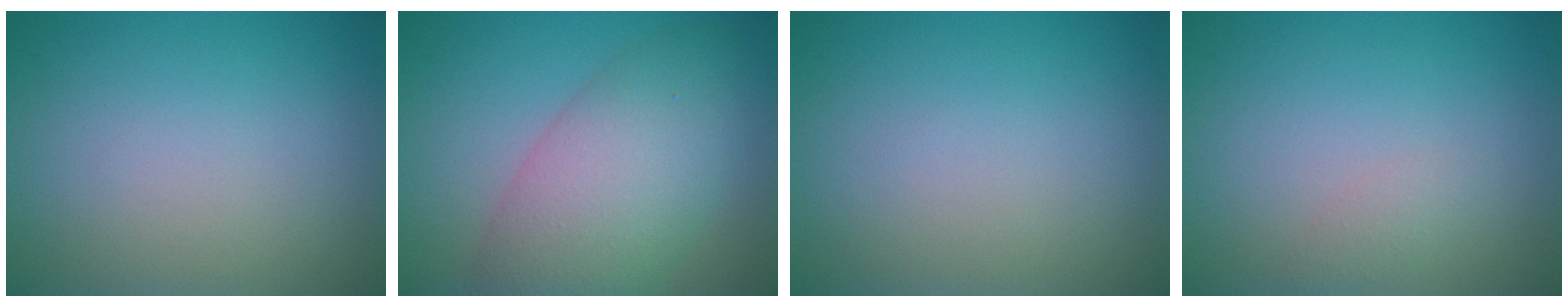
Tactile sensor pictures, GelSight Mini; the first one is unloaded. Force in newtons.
{"total": 8.0, "press": 8.0, "slide": 0.5}
{"total": 0.0}
{"total": 1.0, "press": 1.0, "slide": 0.0}